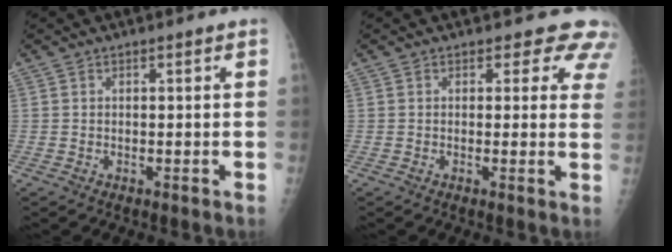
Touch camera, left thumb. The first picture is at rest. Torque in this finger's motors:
{"motor_torque": [0.04, 0.18, -0.22, -0.07, 0.04]}